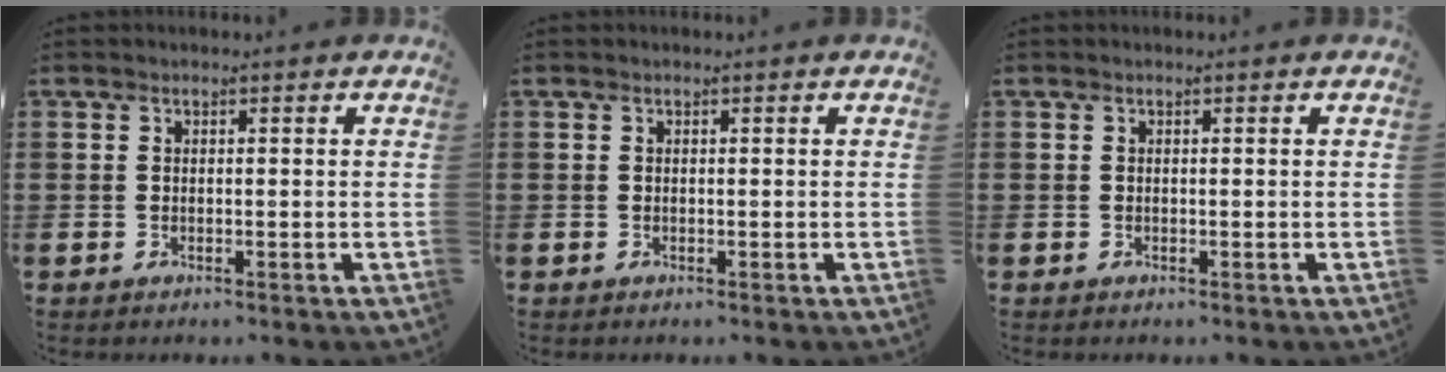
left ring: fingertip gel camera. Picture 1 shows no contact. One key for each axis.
{"total": 0.0}
{"total": 0.0}